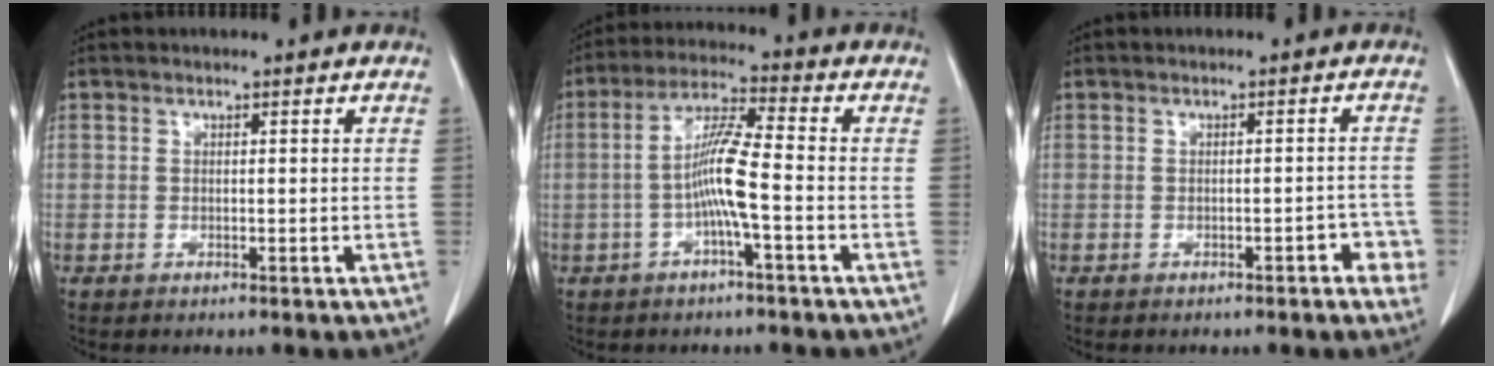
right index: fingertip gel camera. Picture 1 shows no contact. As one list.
[{"total": 7.4, "force": [-1.7, 0.0, 7.2], "torque": [-0.143, 0.010, -0.036]}, {"total": 3.3, "force": [-1.6, 1.1, 2.6], "torque": [-0.022, 0.005, -0.017]}]